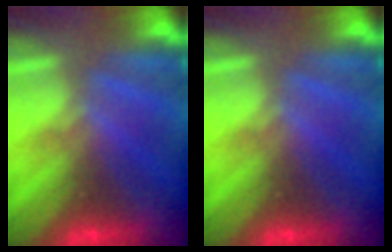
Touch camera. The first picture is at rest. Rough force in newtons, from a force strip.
{"total": 0.0}